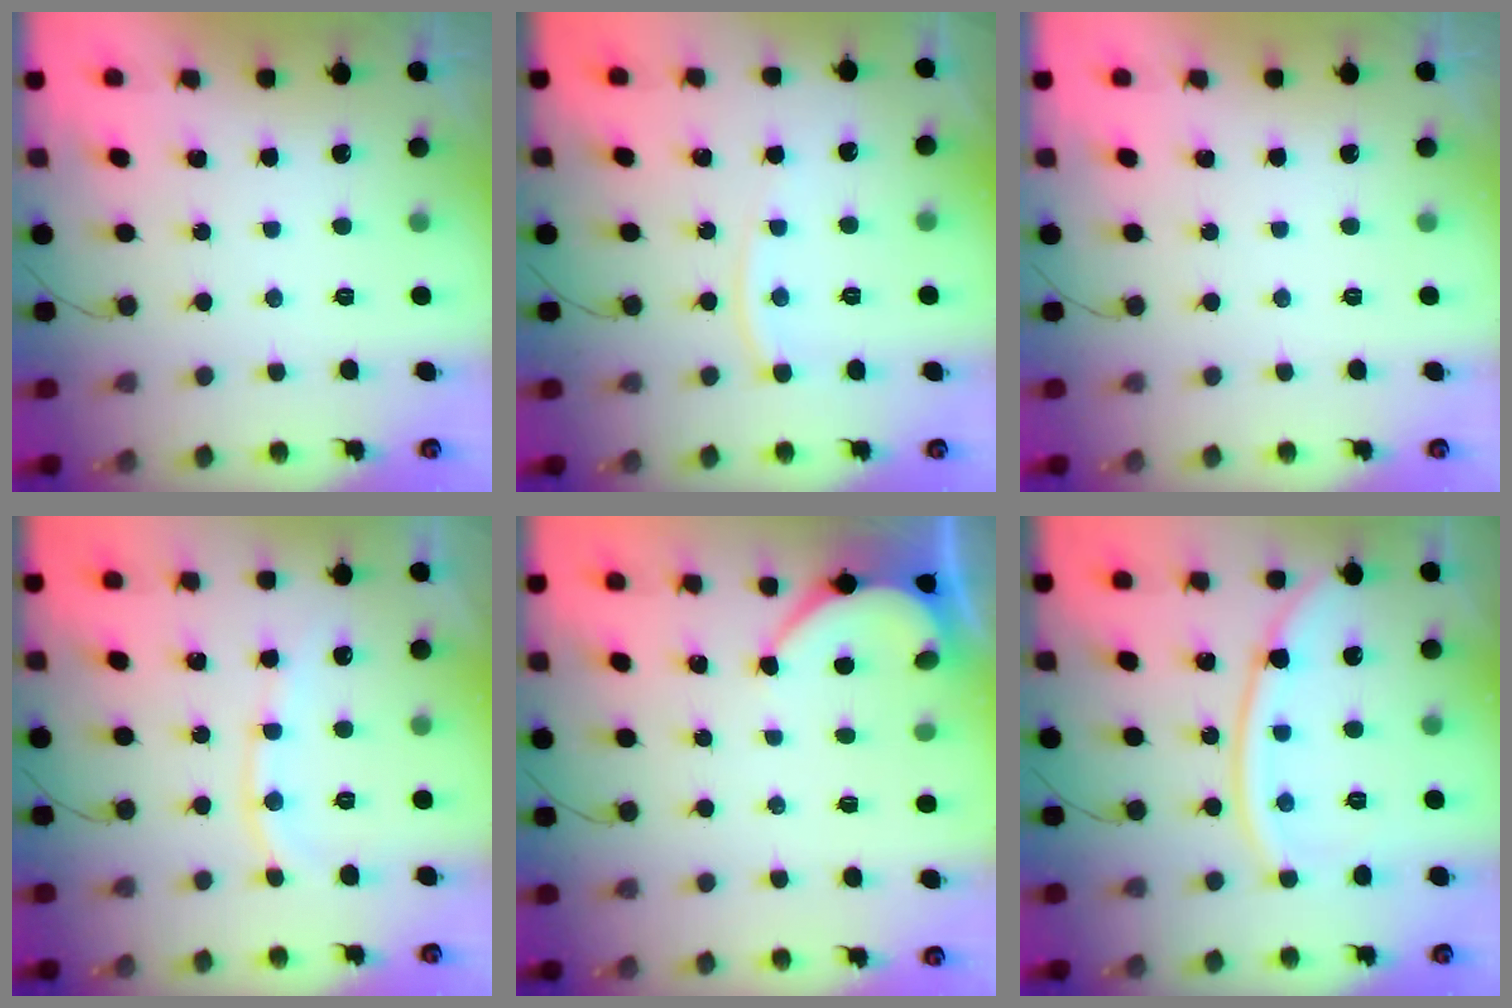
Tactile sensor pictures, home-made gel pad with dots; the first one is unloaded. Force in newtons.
{"total": 4.7, "press": 4.6, "slide": 0.7}
{"total": 0.0}
{"total": 8.5, "press": 8.4, "slide": 1.2}
{"total": 3.6, "press": 3.6, "slide": 0.5}
{"total": 13.7, "press": 13.6, "slide": 1.7}